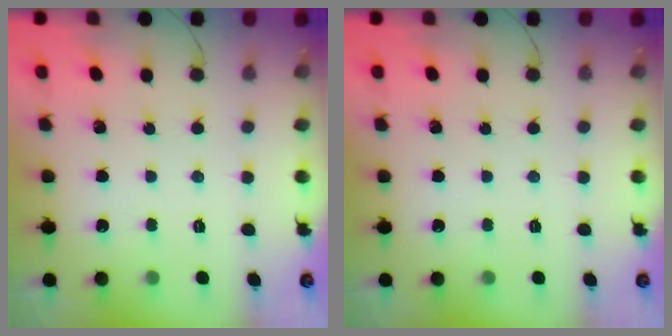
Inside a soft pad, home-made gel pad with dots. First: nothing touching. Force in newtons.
{"total": 0.0}